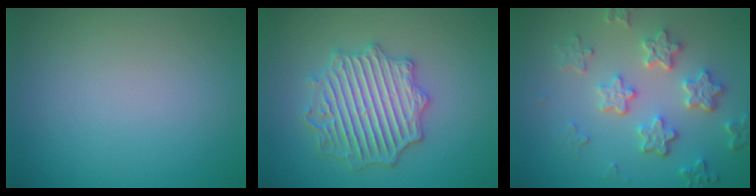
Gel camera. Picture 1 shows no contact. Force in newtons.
{"total": 5.2, "press": 5.1, "slide": 0.9}
{"total": 5.3, "press": 4.2, "slide": 3.3}